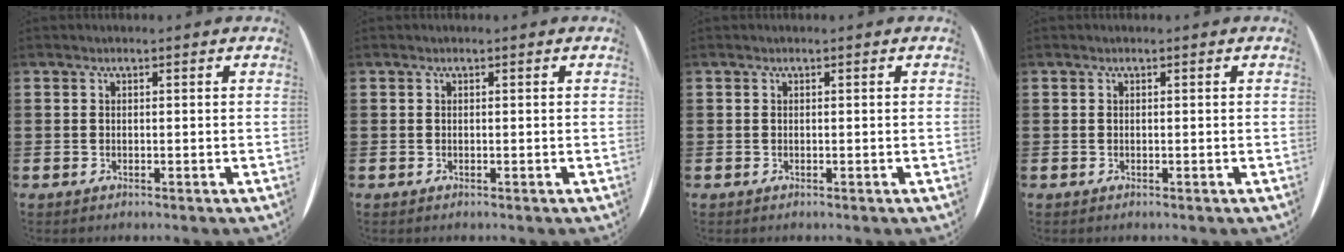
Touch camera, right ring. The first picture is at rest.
{"total": 0.0}
{"total": 0.0}
{"total": 0.0}